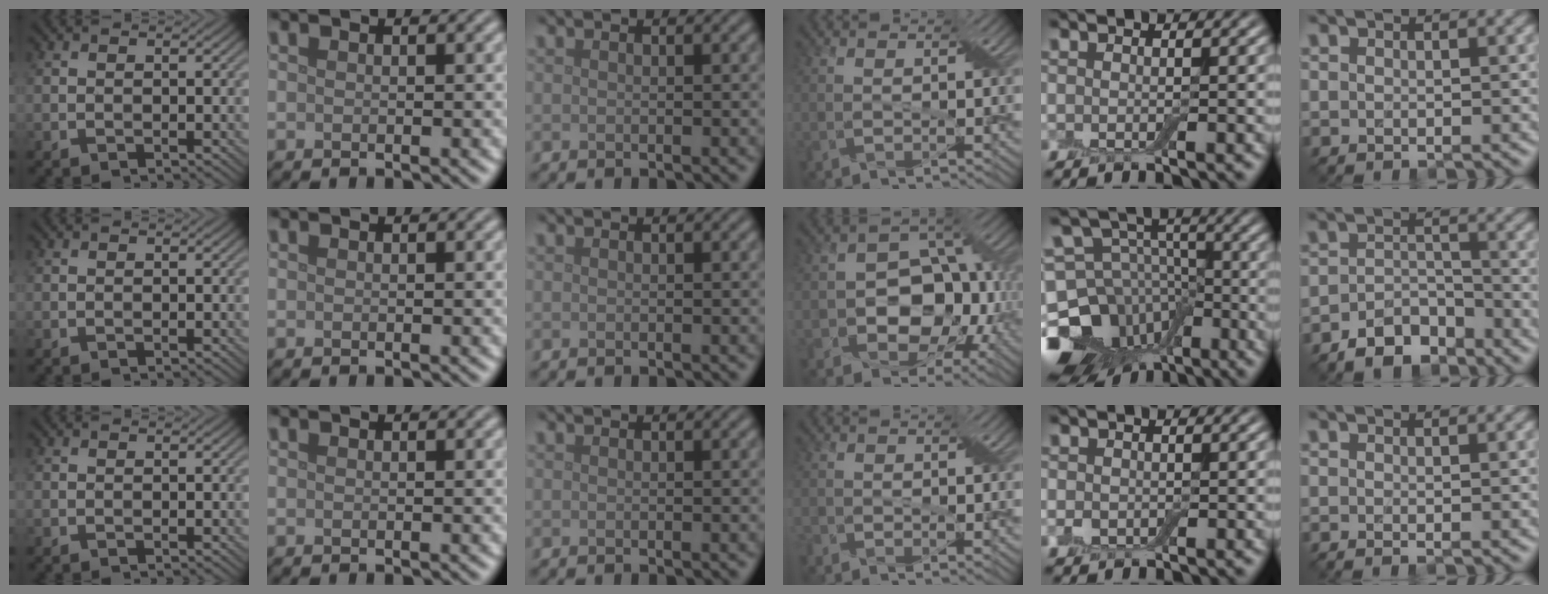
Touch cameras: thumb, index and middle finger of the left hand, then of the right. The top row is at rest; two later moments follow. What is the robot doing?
{"motion": "insert", "object": "drawer"}